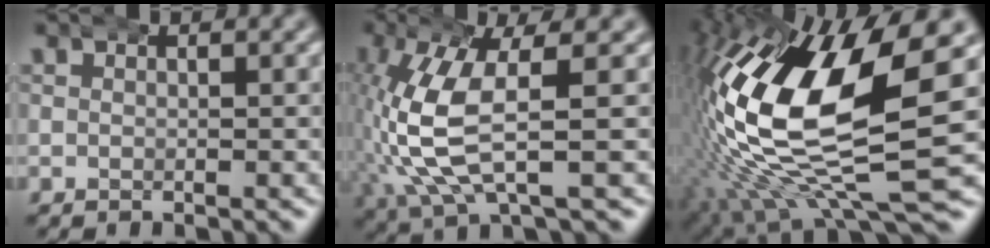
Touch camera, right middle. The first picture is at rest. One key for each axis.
{"total": 7.1, "fx": 0.1, "fy": 2.8, "fz": 6.5, "tx": -0.162, "ty": -0.007, "tz": 0.011}
{"total": 20.4, "fx": 0.3, "fy": 10.1, "fz": 17.7, "tx": -0.324, "ty": -0.017, "tz": 0.018}